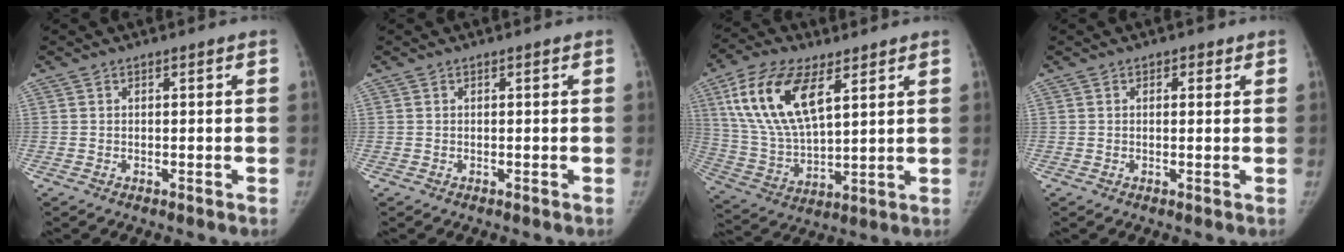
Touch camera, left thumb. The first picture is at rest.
{"total": 0.0}
{"total": 17.8, "force": [7.8, 8.5, 13.6], "torque": [-0.252, -0.021, 0.154]}
{"total": 1.8, "force": [0.9, 1.1, 1.1], "torque": [-0.004, -0.001, 0.009]}